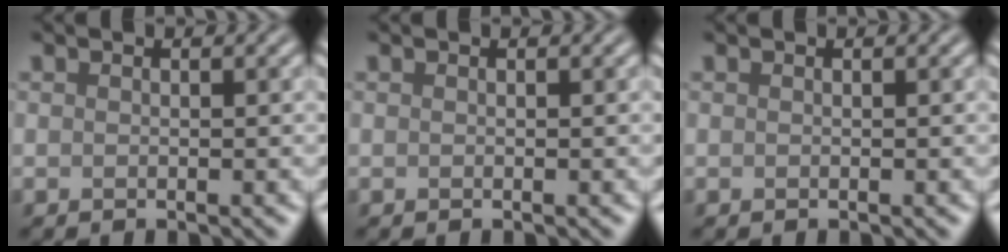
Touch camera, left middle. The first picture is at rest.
{"total": 0.0}
{"total": 0.0}